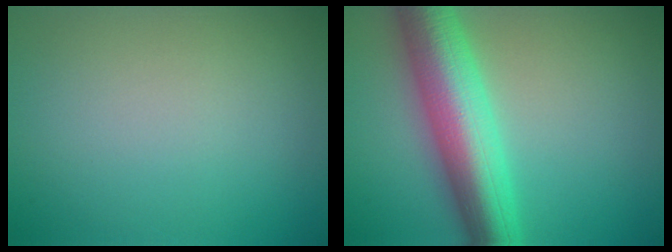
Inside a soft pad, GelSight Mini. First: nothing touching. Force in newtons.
{"total": 9.3, "press": 9.3, "slide": 0.3}